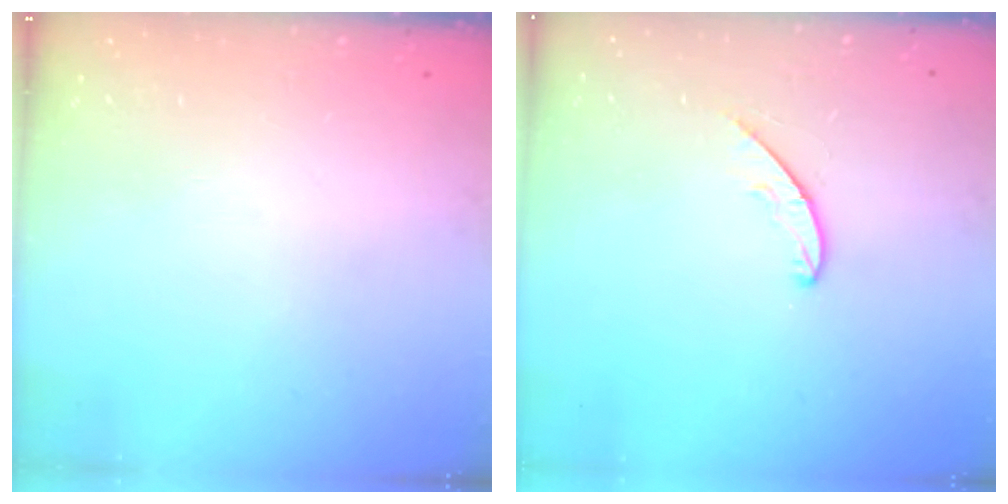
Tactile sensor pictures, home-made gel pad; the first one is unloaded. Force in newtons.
{"total": 4.5, "press": 4.5, "slide": 0.4}